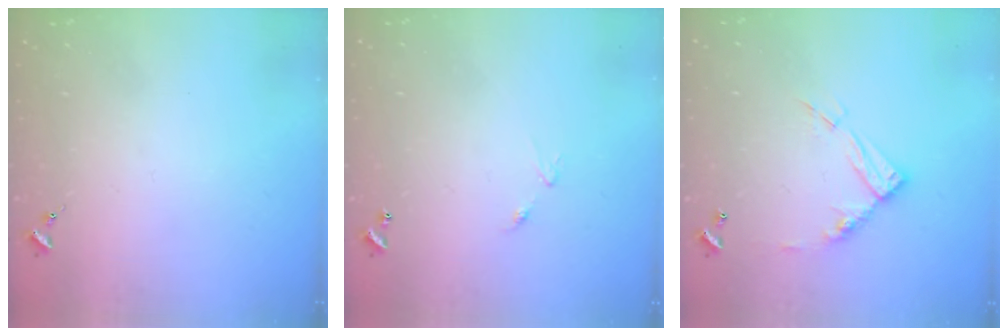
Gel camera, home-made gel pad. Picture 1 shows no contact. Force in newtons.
{"total": 5.0, "press": 5.0, "slide": 0.5}
{"total": 12.2, "press": 12.1, "slide": 0.9}